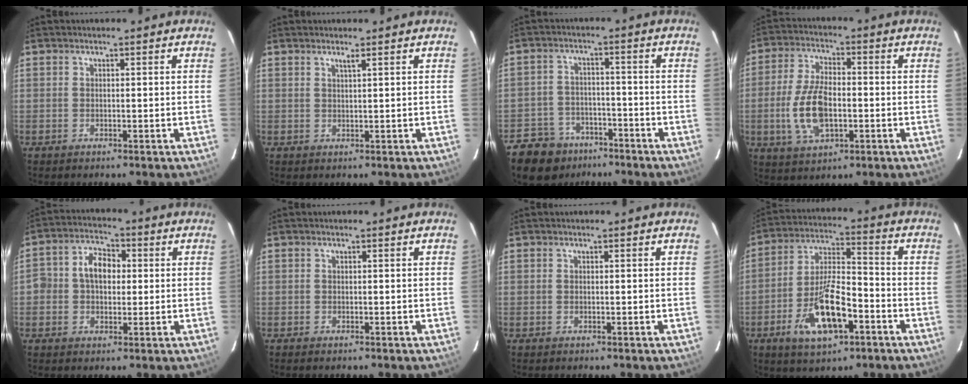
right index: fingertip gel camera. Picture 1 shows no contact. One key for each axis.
{"total": 1.0, "fx": 0.7, "fy": -0.2, "fz": 0.7, "tx": -0.010, "ty": -0.001, "tz": 0.011}
{"total": 11.3, "fx": -7.6, "fy": 7.8, "fz": 2.9, "tx": -0.086, "ty": 0.015, "tz": -0.107}
{"total": 11.4, "fx": -2.2, "fy": 5.9, "fz": 9.6, "tx": -0.200, "ty": 0.001, "tz": -0.036}
{"total": 6.9, "fx": 0.3, "fy": 5.3, "fz": 4.5, "tx": -0.083, "ty": 0.026, "tz": 0.004}
{"total": 0.0}
{"total": 0.0}
{"total": 13.9, "fx": -6.2, "fy": 5.3, "fz": 11.2, "tx": -0.226, "ty": 0.002, "tz": -0.106}